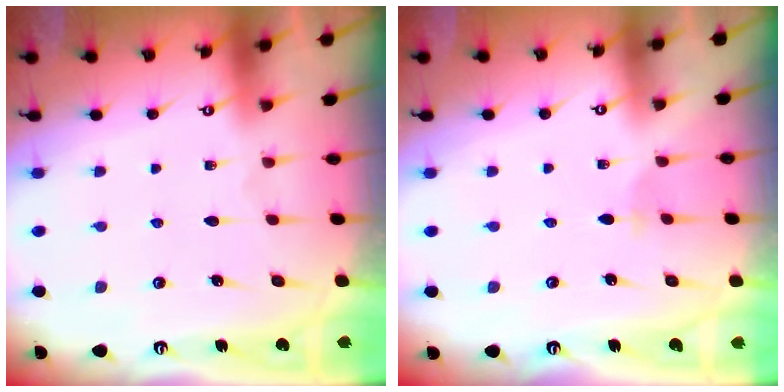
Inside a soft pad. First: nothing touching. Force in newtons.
{"total": 2.2, "press": 2.1, "slide": 0.5}